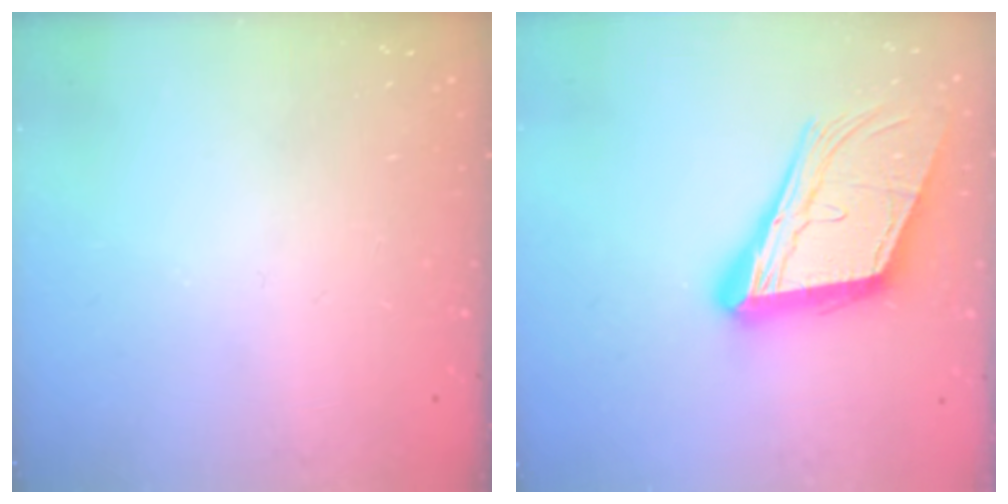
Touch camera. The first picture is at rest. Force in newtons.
{"total": 19.0, "press": 18.8, "slide": 3.0}